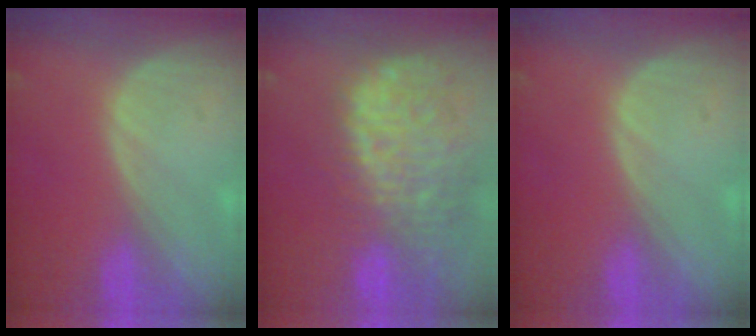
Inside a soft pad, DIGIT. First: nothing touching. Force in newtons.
{"total": 14.1, "press": 11.6, "slide": 8.0}
{"total": 0.0}